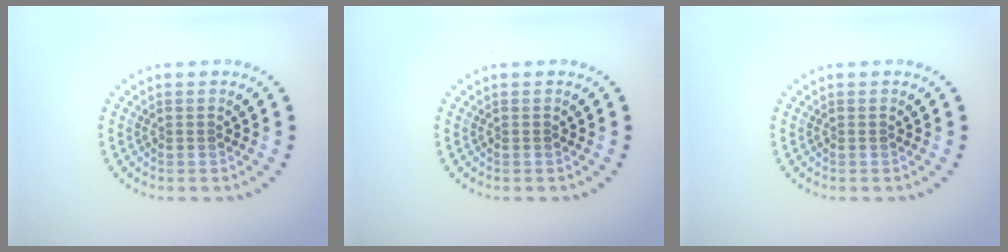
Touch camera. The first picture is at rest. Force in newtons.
{"total": 0.0}
{"total": 0.0}